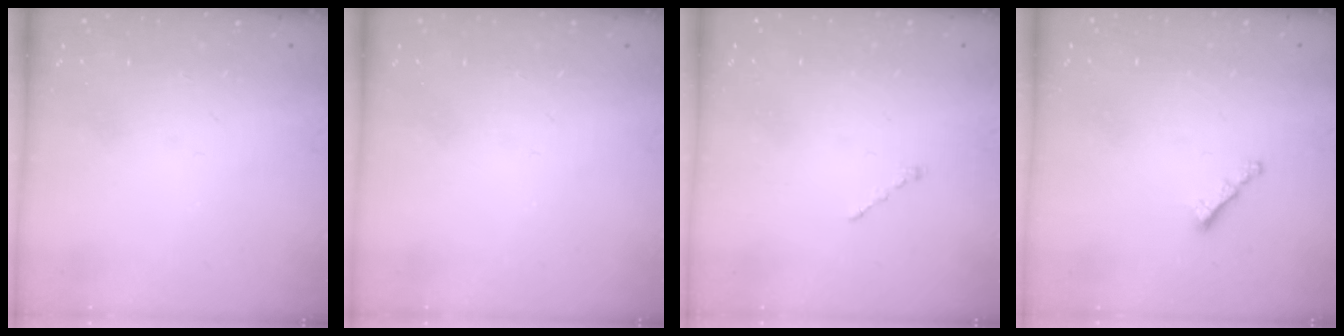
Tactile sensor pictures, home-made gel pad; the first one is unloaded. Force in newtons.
{"total": 0.0}
{"total": 1.0, "press": 0.9, "slide": 0.3}
{"total": 1.6, "press": 1.5, "slide": 0.5}